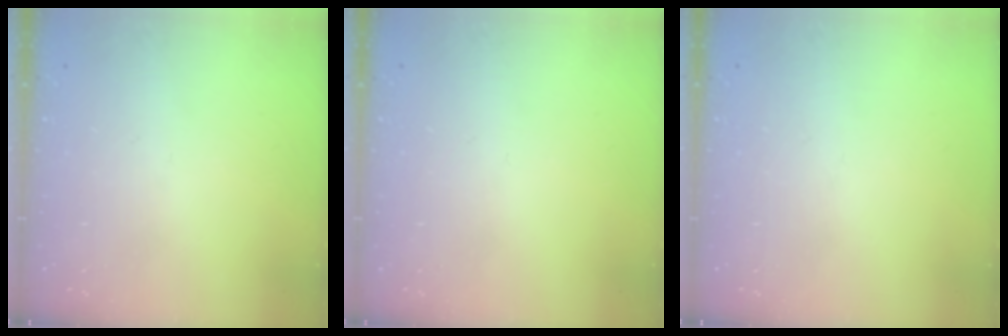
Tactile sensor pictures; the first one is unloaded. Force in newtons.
{"total": 0.0}
{"total": 0.0}